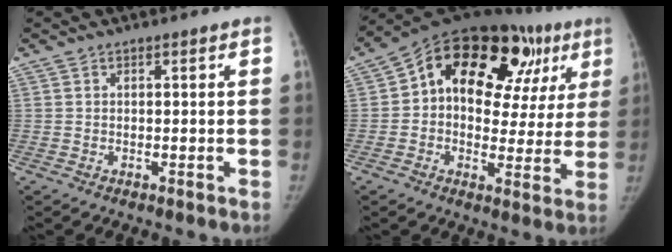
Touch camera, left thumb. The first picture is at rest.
{"total": 23.9, "force": [8.4, 14.5, 17.0], "torque": [-0.203, 0.049, 0.123]}